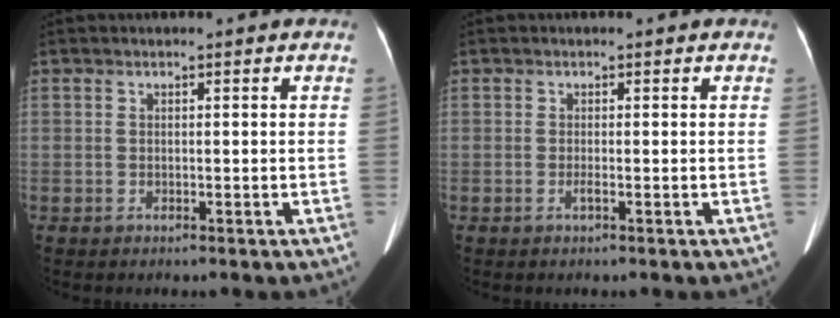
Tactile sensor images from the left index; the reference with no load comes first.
{"total": 0.7, "force": [-0.4, 0.0, 0.6], "torque": [-0.014, -0.010, -0.011]}